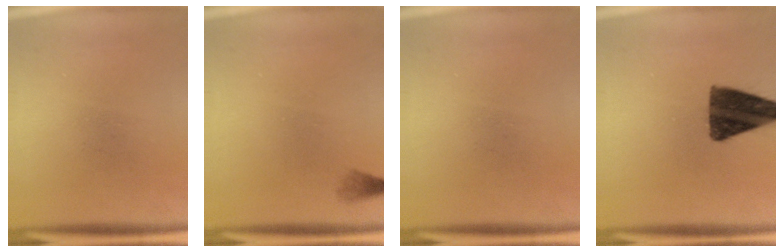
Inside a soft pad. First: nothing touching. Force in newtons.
{"total": 1.0}
{"total": 0.0}
{"total": 12.4}